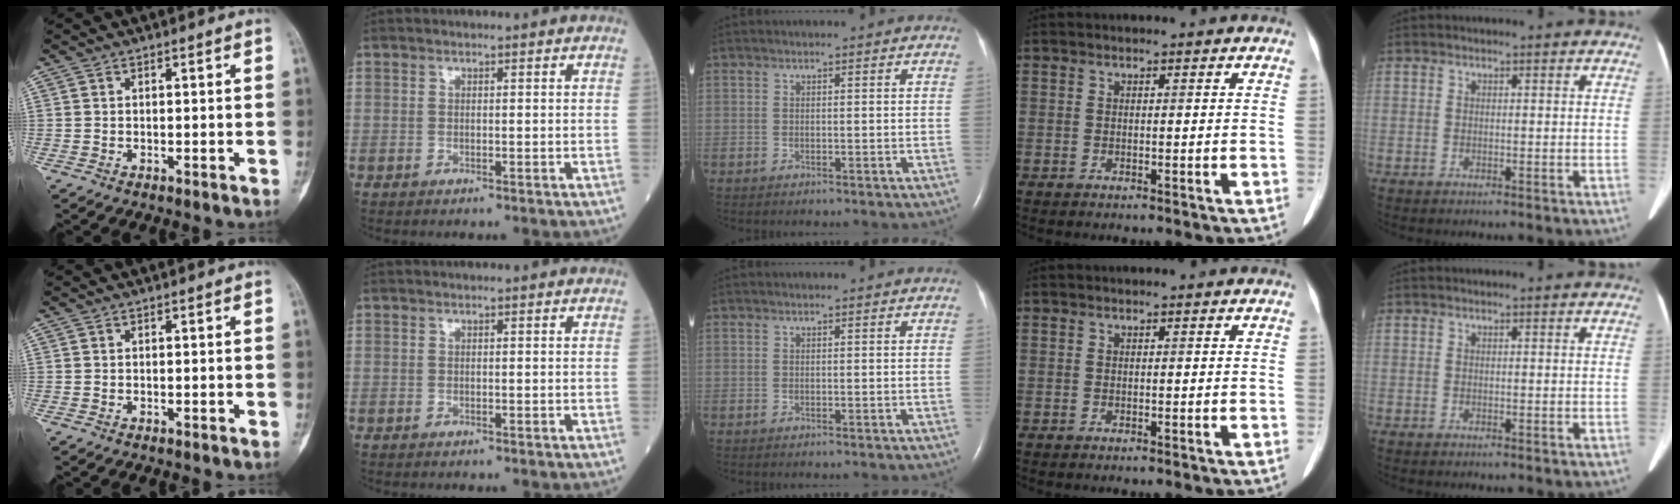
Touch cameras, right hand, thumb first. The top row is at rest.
{}